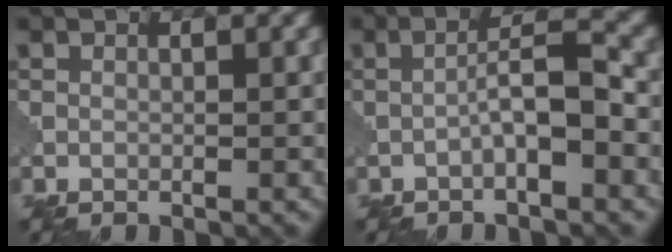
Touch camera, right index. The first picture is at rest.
{"total": 3.6, "force": [-1.2, 0.6, 3.4], "torque": [-0.059, 0.016, -0.029]}